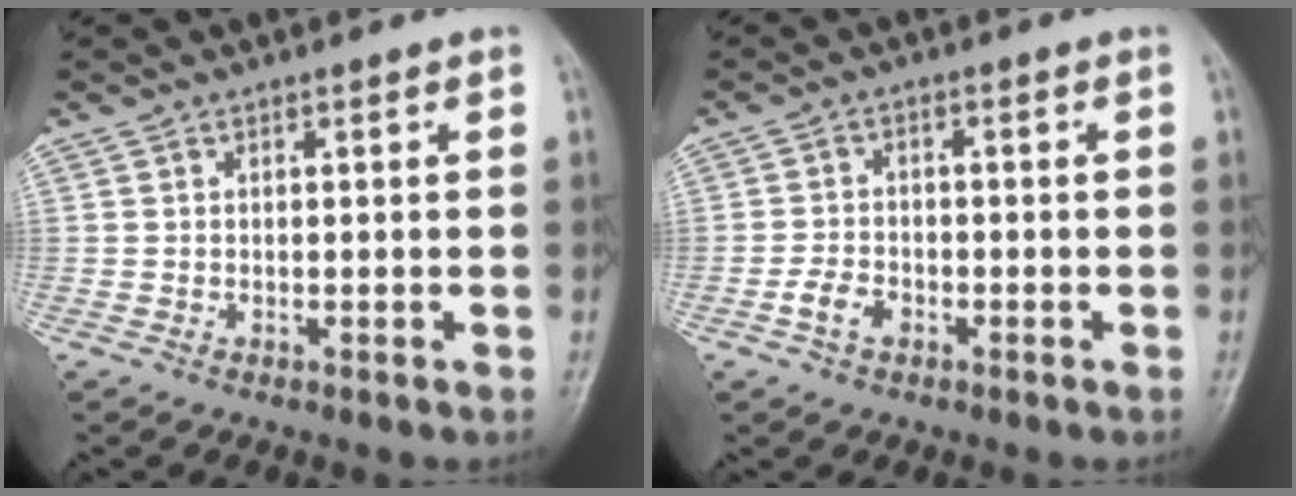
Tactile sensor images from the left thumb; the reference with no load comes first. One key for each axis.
{"total": 3.8, "fx": -1.9, "fy": 2.5, "fz": 2.1, "tx": -0.036, "ty": 0.014, "tz": -0.036}